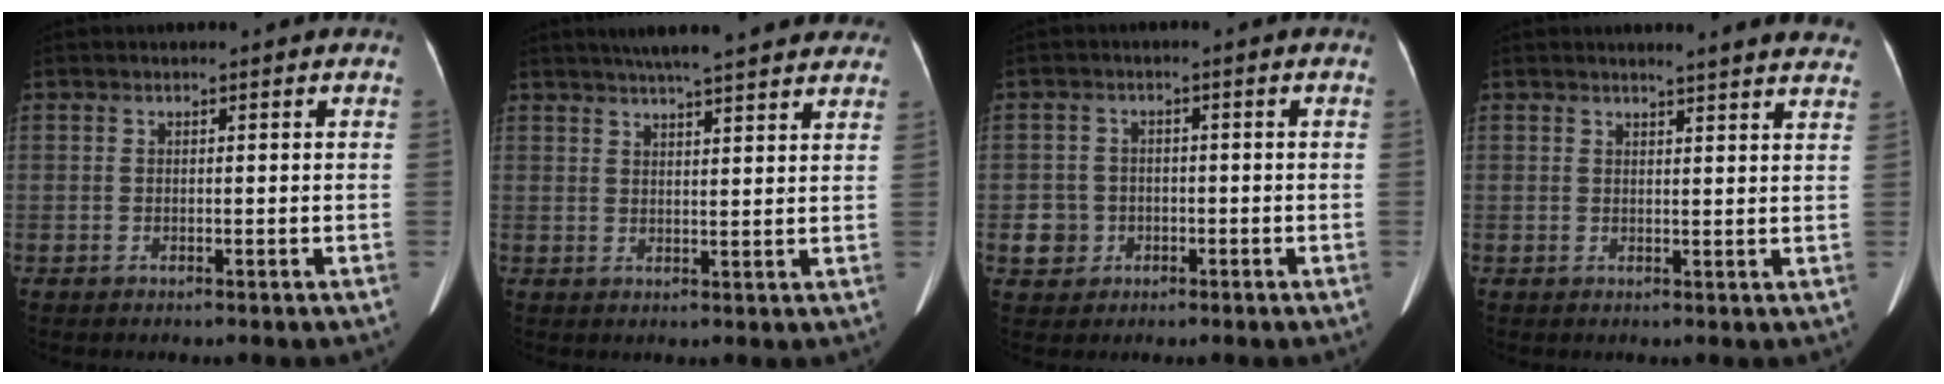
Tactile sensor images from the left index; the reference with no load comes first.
{"total": 16.3, "force": [14.0, 2.1, 8.0], "torque": [-0.107, 0.034, 0.174]}
{"total": 3.7, "force": [-1.1, 3.5, 0.3], "torque": [-0.005, 0.010, -0.012]}
{"total": 10.0, "force": [9.4, 0.2, 3.4], "torque": [-0.027, -0.021, 0.082]}